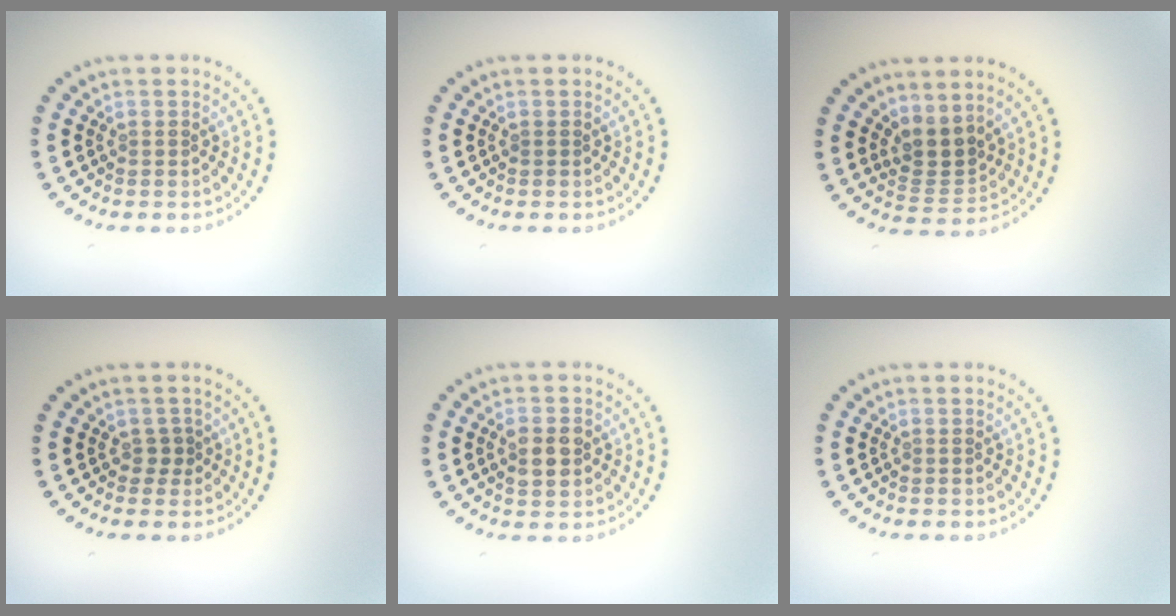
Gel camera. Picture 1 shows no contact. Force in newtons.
{"total": 0.0}
{"total": 2.8, "press": 2.1, "slide": 1.8}
{"total": 1.0, "press": 0.8, "slide": 0.5}
{"total": 2.9, "press": 2.9, "slide": 0.1}
{"total": 0.0}